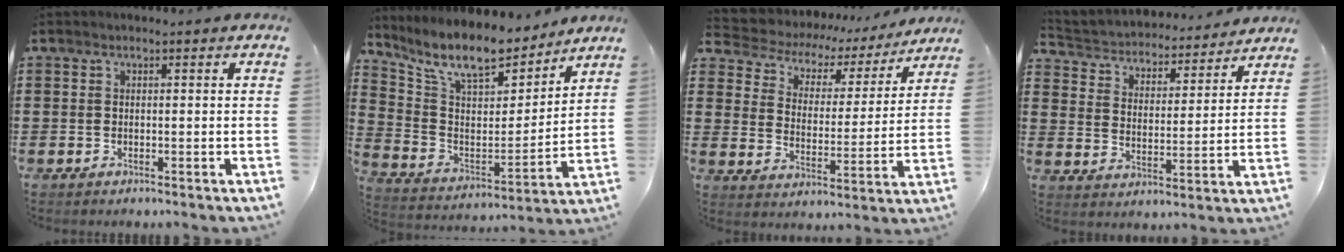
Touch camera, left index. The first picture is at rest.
{"total": 11.1, "force": [9.4, 2.6, 5.4], "torque": [-0.136, -0.056, 0.163]}
{"total": 3.7, "force": [2.8, 2.3, 1.0], "torque": [-0.043, -0.020, 0.039]}
{"total": 3.5, "force": [3.4, 0.6, -0.1], "torque": [-0.021, -0.031, 0.051]}